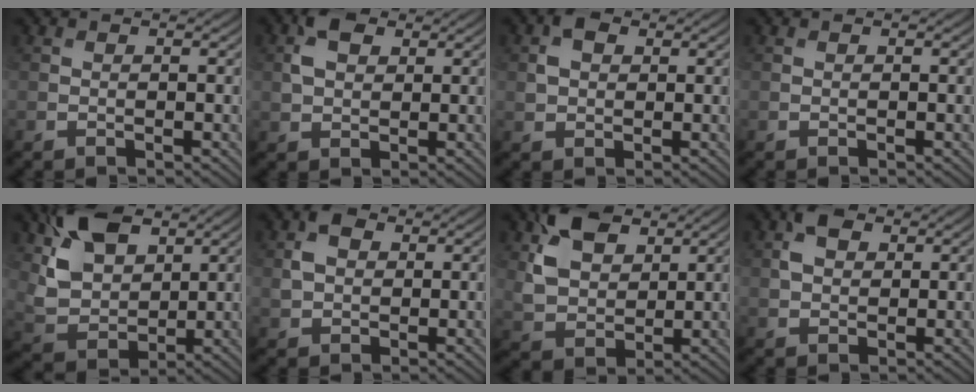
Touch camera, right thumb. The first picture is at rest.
{"total": 4.2, "force": [1.6, 2.7, 2.7], "torque": [-0.063, 0.006, 0.026]}
{"total": 3.0, "force": [1.0, 2.2, 1.8], "torque": [-0.040, 0.004, 0.015]}
{"total": 0.0}
{"total": 10.9, "force": [5.4, 6.6, 6.8], "torque": [-0.174, 0.004, 0.109]}
{"total": 3.8, "force": [1.1, 2.8, 2.3], "torque": [-0.056, 0.005, 0.019]}
{"total": 8.9, "force": [4.2, 5.7, 5.4], "torque": [-0.131, 0.001, 0.081]}
{"total": 3.7, "force": [1.5, 2.5, 2.3], "torque": [-0.052, 0.006, 0.023]}